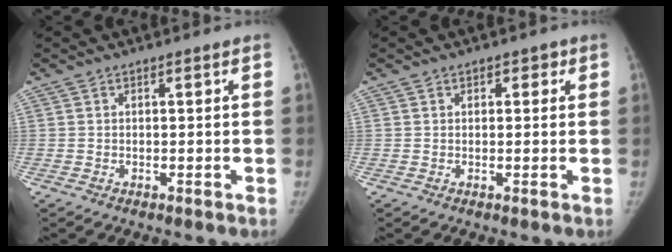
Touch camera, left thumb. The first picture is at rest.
{"total": 1.6, "force": [0.6, 1.4, 0.7], "torque": [0.011, 0.001, 0.001]}